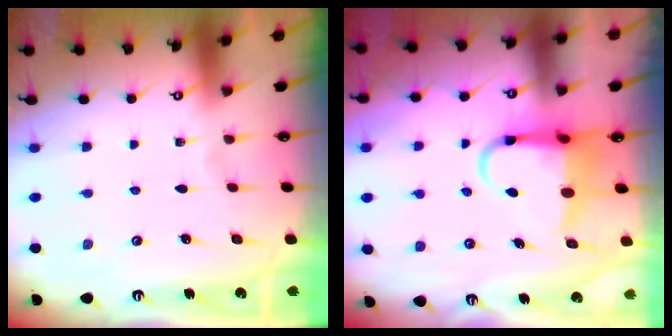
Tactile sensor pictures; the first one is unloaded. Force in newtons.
{"total": 6.2, "press": 6.0, "slide": 1.3}